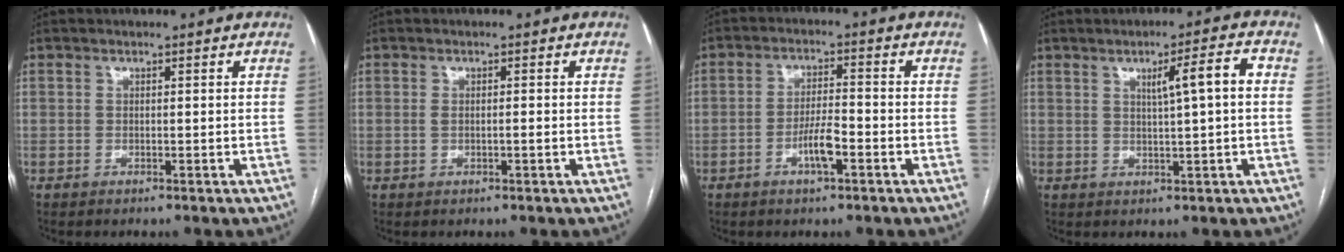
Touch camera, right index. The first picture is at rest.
{"total": 1.4, "force": [-0.2, 0.4, 1.3], "torque": [-0.030, 0.004, 0.000]}
{"total": 4.9, "force": [-2.2, 0.9, 4.3], "torque": [-0.081, 0.003, -0.040]}
{"total": 5.5, "force": [1.2, -0.1, 5.4], "torque": [-0.082, 0.006, 0.019]}